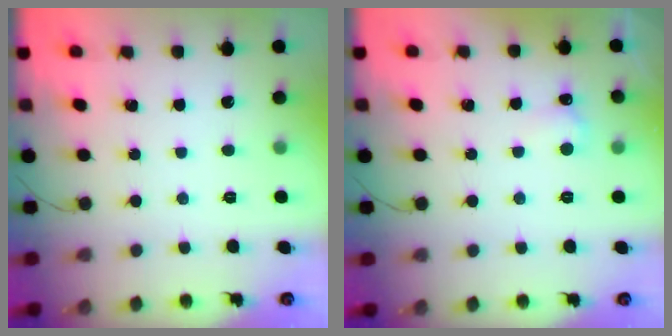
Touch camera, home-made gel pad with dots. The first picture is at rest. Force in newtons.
{"total": 4.3, "press": 4.1, "slide": 1.2}